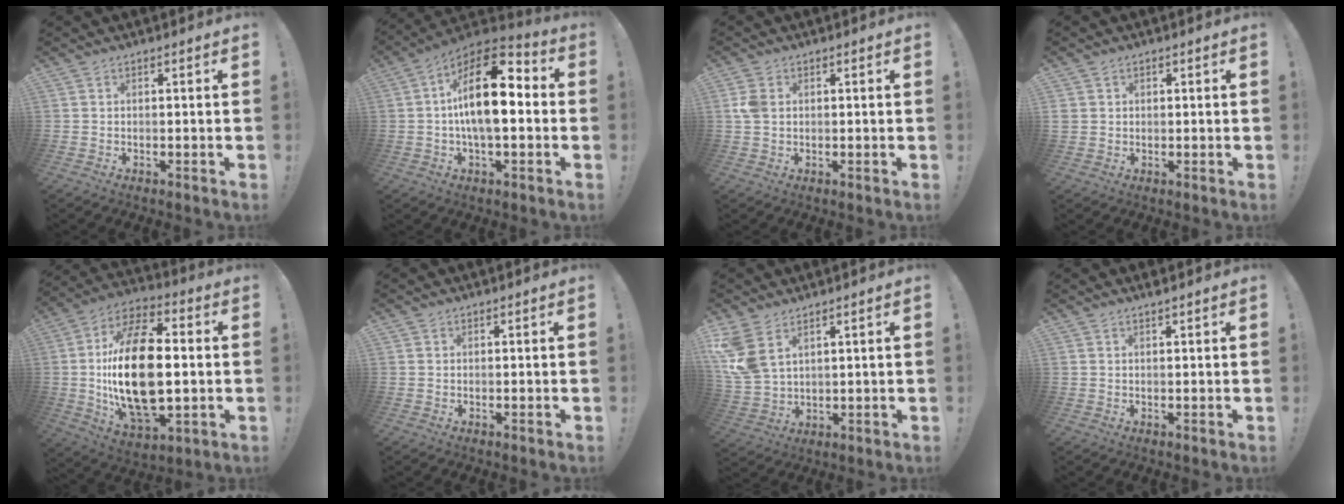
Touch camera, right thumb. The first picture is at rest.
{"total": 18.0, "force": [1.3, 8.1, 16.0], "torque": [-0.266, -0.001, 0.015]}
{"total": 4.0, "force": [0.8, 2.9, 2.6], "torque": [-0.041, 0.000, 0.012]}
{"total": 2.4, "force": [0.9, 2.2, 0.2], "torque": [0.000, 0.001, 0.018]}
{"total": 25.5, "force": [-0.4, 14.0, 21.3], "torque": [-0.401, 0.000, -0.007]}
{"total": 0.0}
{"total": 9.6, "force": [5.2, 5.4, 5.9], "torque": [-0.117, -0.023, 0.105]}
{"total": 1.2, "force": [1.0, -0.3, 0.6], "torque": [-0.008, -0.004, 0.017]}